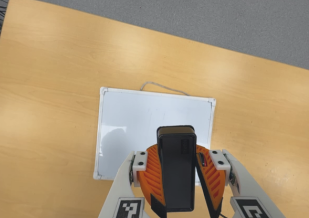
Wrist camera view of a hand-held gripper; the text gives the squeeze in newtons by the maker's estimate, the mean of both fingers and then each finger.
{"total": 10.3, "left": 10.2, "right": 10.4}